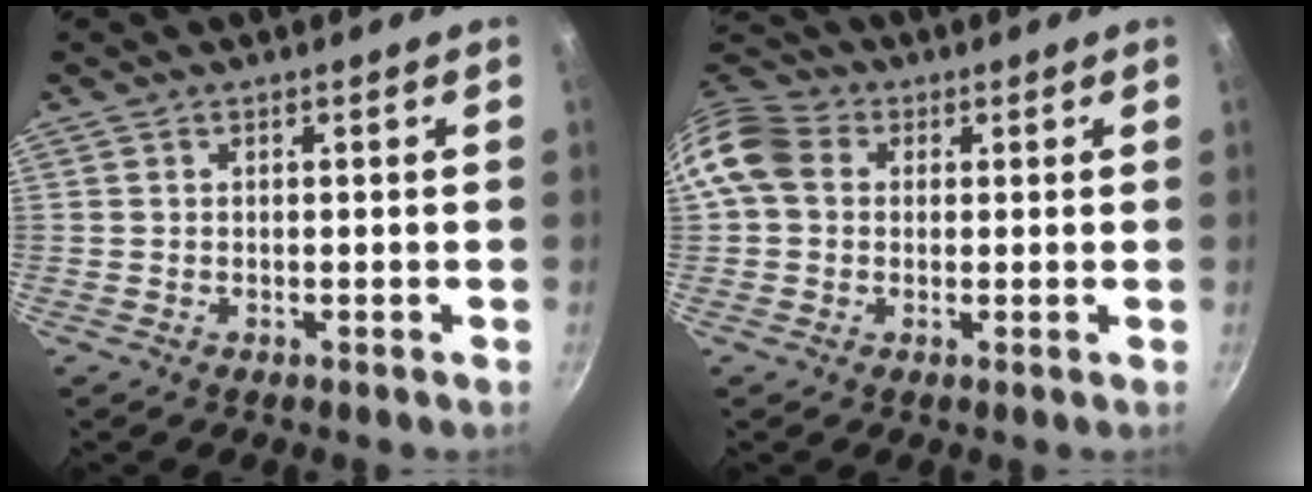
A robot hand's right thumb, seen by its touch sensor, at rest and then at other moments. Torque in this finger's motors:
{"motor_torque": [-0.28, 0.49, 0.18, -0.18, 0.09]}